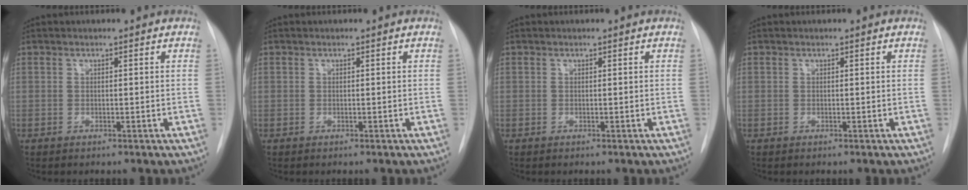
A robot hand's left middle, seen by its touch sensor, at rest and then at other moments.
{"total": 0.0}
{"total": 0.0}
{"total": 0.0}